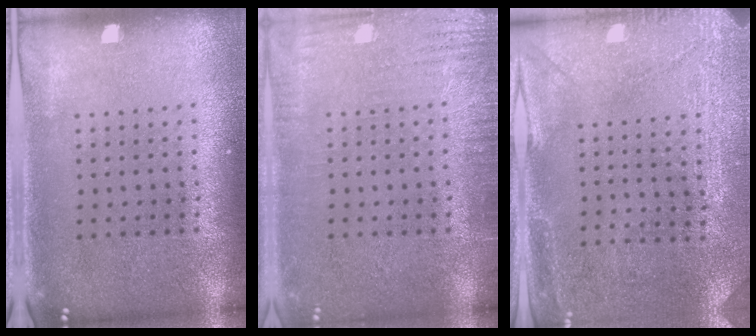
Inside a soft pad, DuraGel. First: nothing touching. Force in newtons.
{"total": 2.9, "press": 2.9, "slide": 0.4}
{"total": 3.0, "press": 2.7, "slide": 1.1}